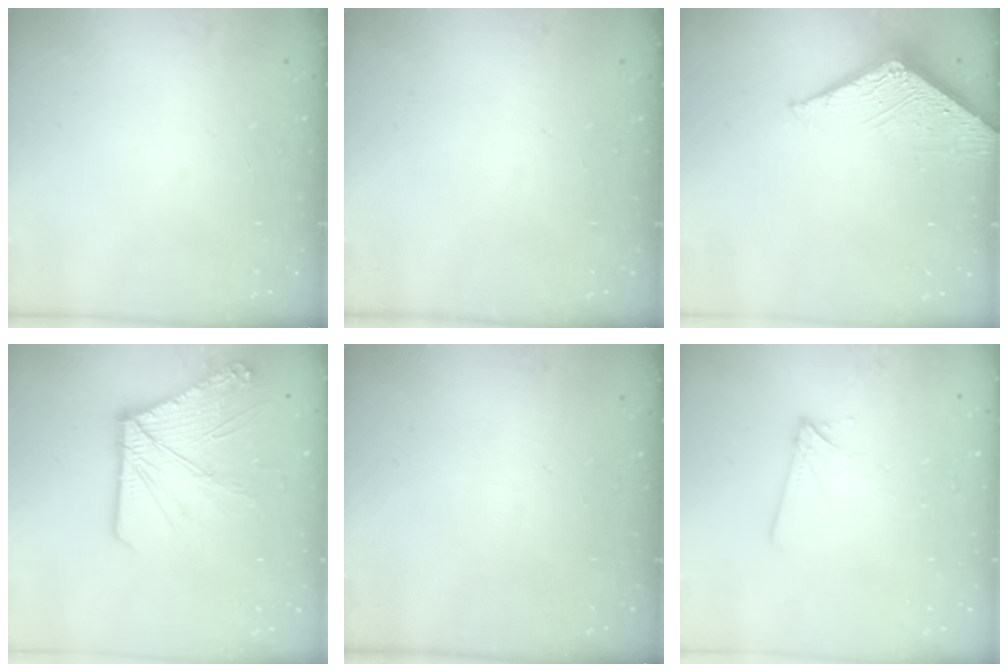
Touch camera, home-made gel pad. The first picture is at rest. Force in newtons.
{"total": 0.0}
{"total": 6.5, "press": 6.5, "slide": 0.4}
{"total": 14.4, "press": 14.3, "slide": 2.1}
{"total": 0.0}
{"total": 5.0, "press": 5.0, "slide": 0.8}